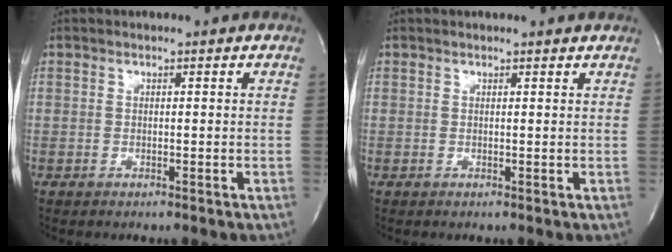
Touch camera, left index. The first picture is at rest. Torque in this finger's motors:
{"motor_torque": [0.21, -0.22, -0.01, -0.01]}